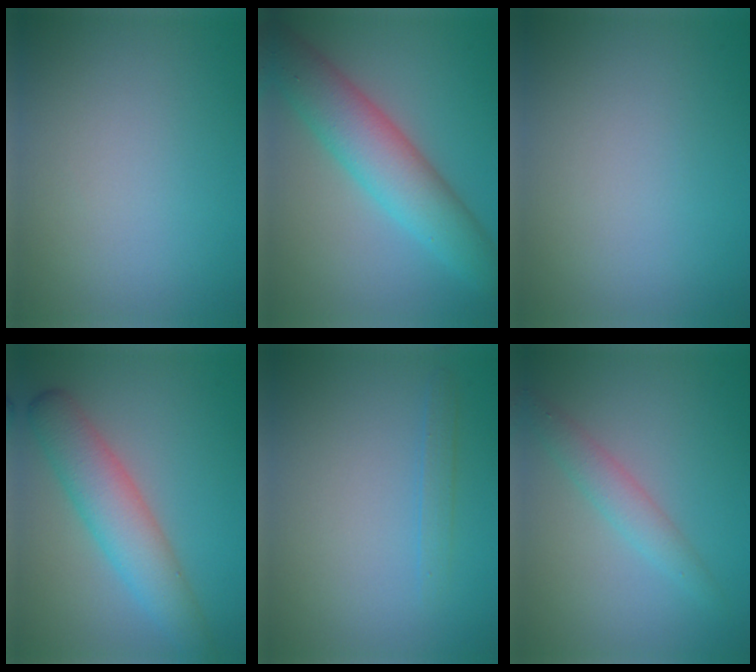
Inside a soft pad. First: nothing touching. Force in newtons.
{"total": 7.4, "press": 7.4, "slide": 0.4}
{"total": 0.0}
{"total": 5.5, "press": 5.5, "slide": 0.1}
{"total": 1.1, "press": 1.1, "slide": 0.1}
{"total": 2.3, "press": 2.3, "slide": 0.1}